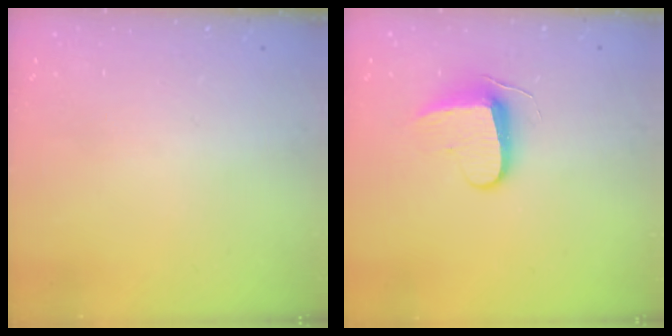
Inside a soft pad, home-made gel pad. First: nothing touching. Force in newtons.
{"total": 8.7, "press": 8.7, "slide": 0.7}